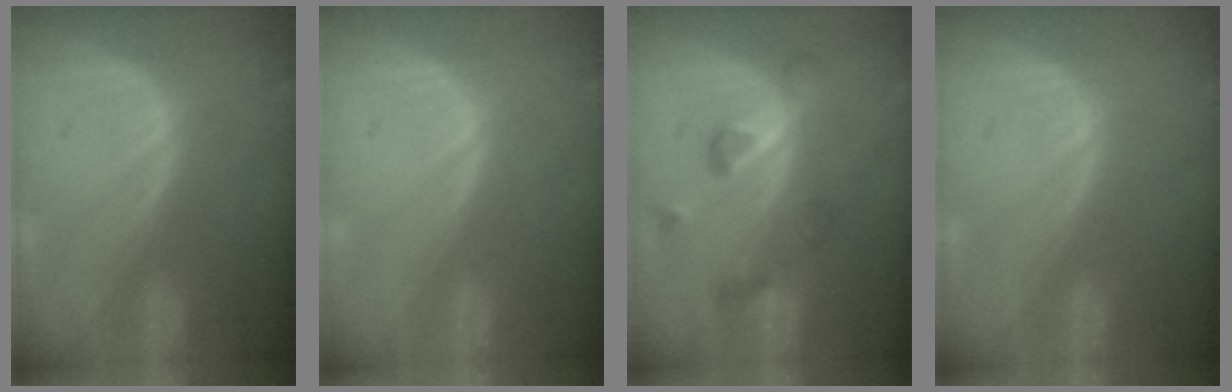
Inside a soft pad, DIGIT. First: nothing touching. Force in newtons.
{"total": 0.0}
{"total": 5.5, "press": 5.5, "slide": 0.7}
{"total": 0.0}